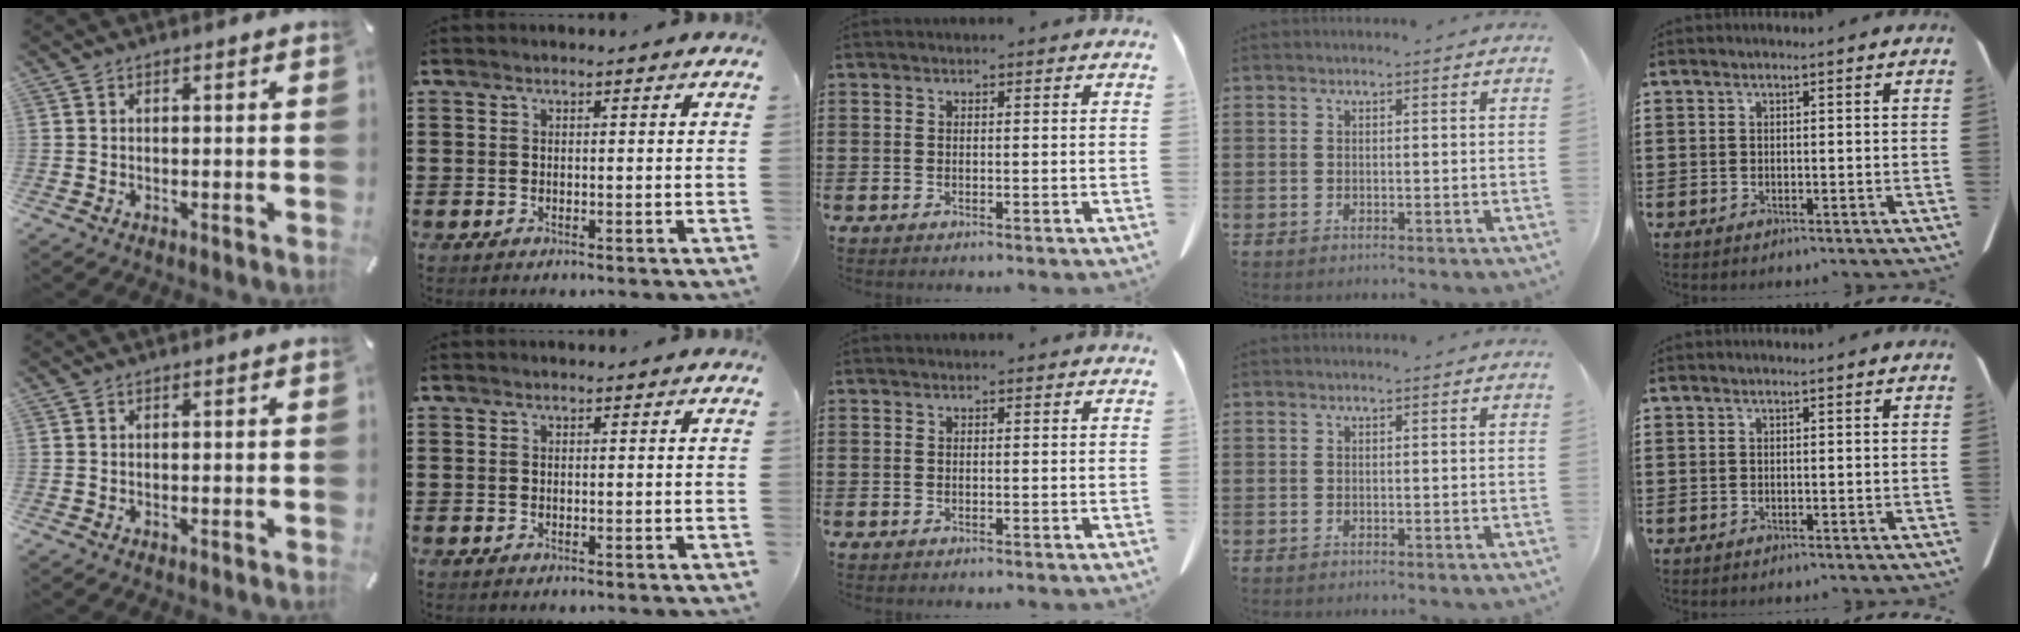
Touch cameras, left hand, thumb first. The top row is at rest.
{}